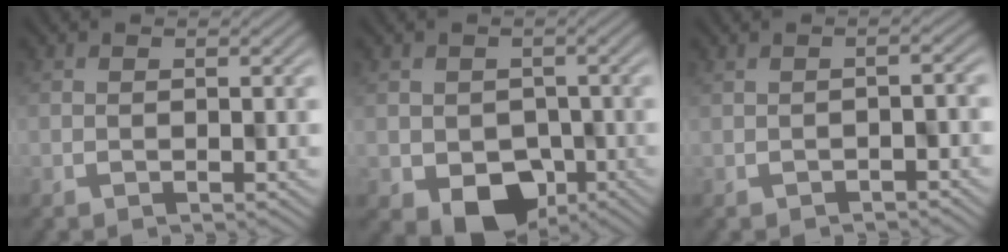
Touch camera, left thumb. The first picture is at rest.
{"total": 7.0, "force": [-2.7, 5.3, 3.6], "torque": [-0.066, -0.030, -0.027]}
{"total": 1.7, "force": [-1.1, 0.4, 1.1], "torque": [-0.018, 0.003, -0.013]}